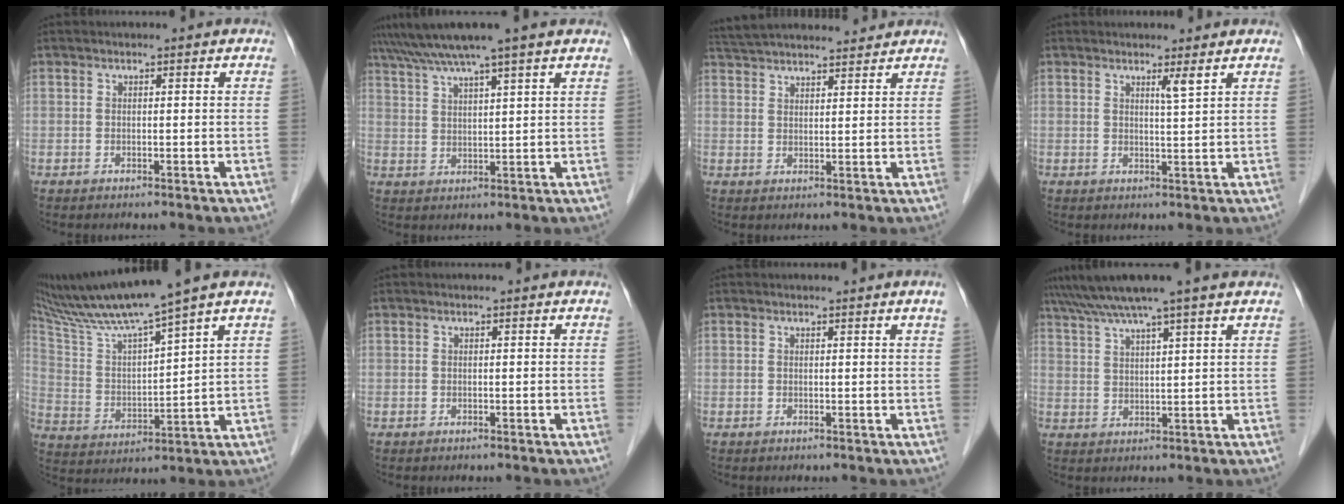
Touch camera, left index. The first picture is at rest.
{"total": 8.6, "force": [7.0, -1.0, 4.9], "torque": [-0.090, 0.029, 0.111]}
{"total": 15.4, "force": [14.2, 2.5, 5.3], "torque": [-0.097, 0.046, 0.223]}
{"total": 1.8, "force": [1.2, -0.5, 1.2], "torque": [-0.026, -0.013, 0.023]}
{"total": 14.2, "force": [11.9, -1.7, 7.5], "torque": [-0.143, 0.010, 0.223]}
{"total": 0.0}
{"total": 0.9, "force": [0.6, -0.3, 0.5], "torque": [-0.016, -0.007, 0.008]}
{"total": 8.5, "force": [6.9, -1.1, 4.8], "torque": [-0.089, 0.028, 0.109]}